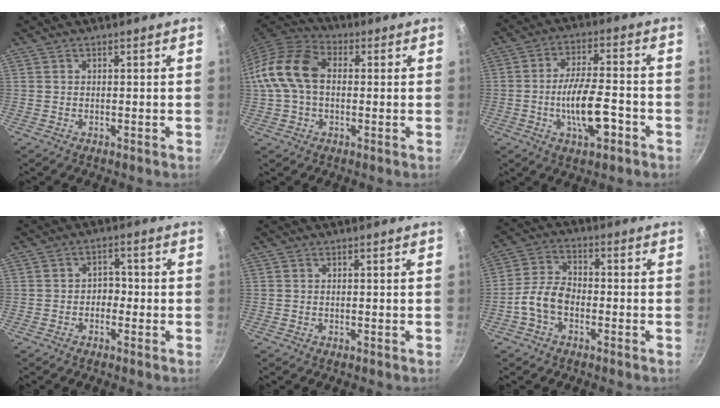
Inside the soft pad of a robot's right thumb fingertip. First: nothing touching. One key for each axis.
{"total": 13.6, "fx": 0.9, "fy": 9.3, "fz": 9.9, "tx": -0.175, "ty": 0.030, "tz": 0.000}
{"total": 11.2, "fx": -3.9, "fy": 4.2, "fz": 9.6, "tx": -0.158, "ty": 0.026, "tz": -0.067}
{"total": 2.9, "fx": -1.1, "fy": 2.3, "fz": 1.4, "tx": 0.004, "ty": 0.019, "tz": -0.023}
{"total": 0.0}
{"total": 6.9, "fx": -2.6, "fy": 4.3, "fz": 4.7, "tx": -0.084, "ty": 0.034, "tz": -0.058}